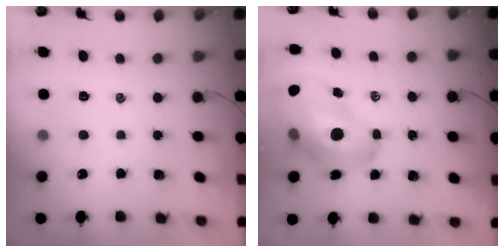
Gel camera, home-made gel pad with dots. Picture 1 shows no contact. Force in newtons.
{"total": 22.2, "press": 21.4, "slide": 5.7}